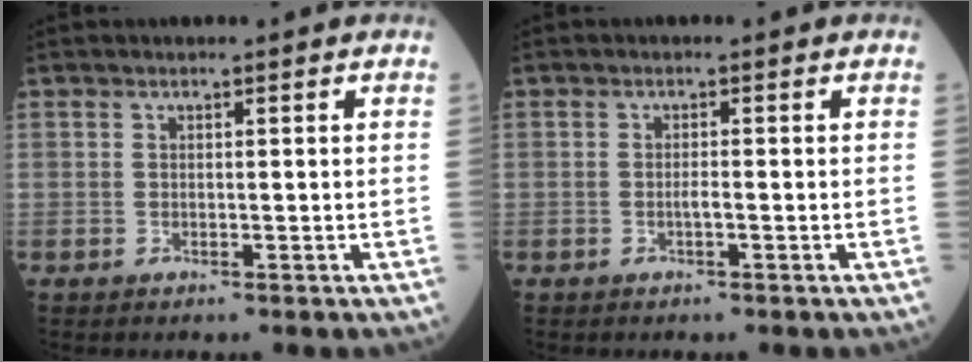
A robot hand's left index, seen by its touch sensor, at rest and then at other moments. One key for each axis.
{"total": 1.0, "fx": -0.4, "fy": 0.0, "fz": 0.9, "tx": -0.018, "ty": 0.001, "tz": -0.008}